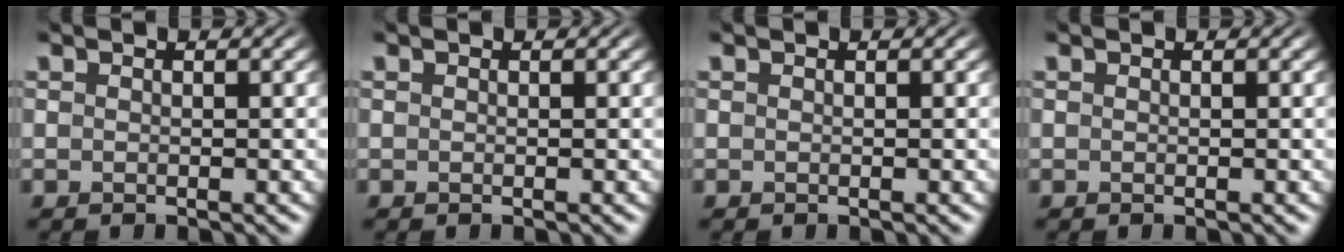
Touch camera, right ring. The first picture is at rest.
{"total": 0.0}
{"total": 0.0}
{"total": 0.0}